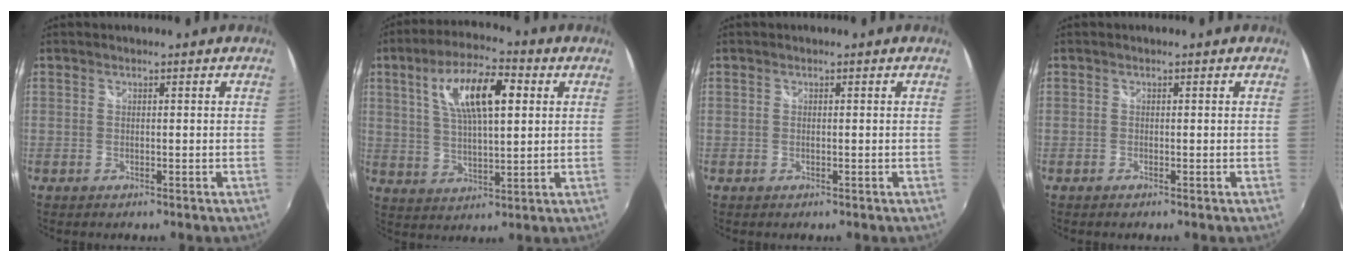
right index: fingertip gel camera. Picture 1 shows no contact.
{"total": 13.2, "force": [4.2, 4.7, 11.6], "torque": [-0.210, 0.019, 0.076]}
{"total": 0.0}
{"total": 0.0}